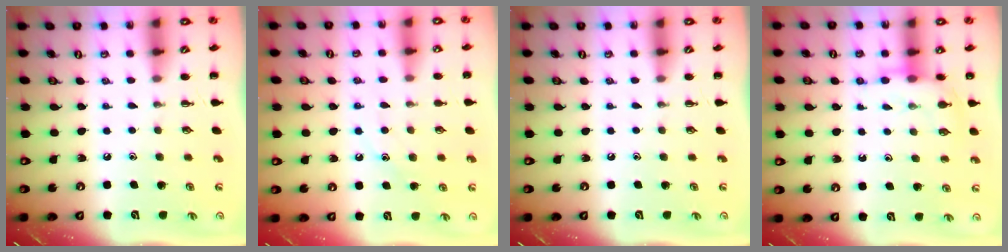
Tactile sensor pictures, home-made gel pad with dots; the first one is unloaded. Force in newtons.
{"total": 9.2, "press": 9.1, "slide": 1.5}
{"total": 0.0}
{"total": 9.0, "press": 9.0, "slide": 0.9}